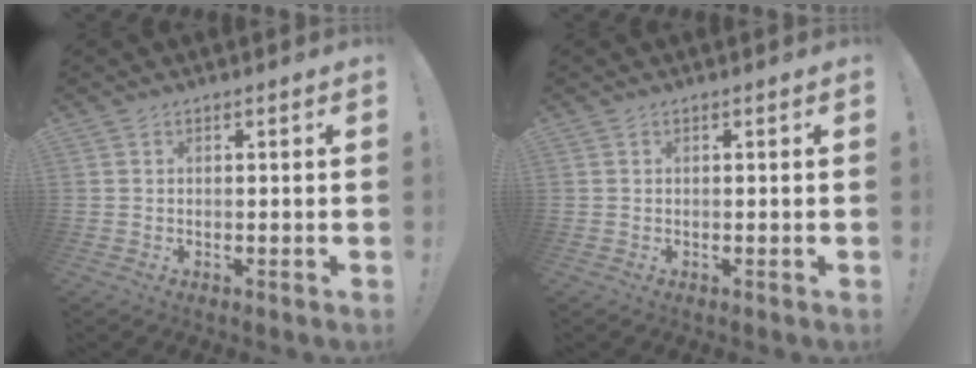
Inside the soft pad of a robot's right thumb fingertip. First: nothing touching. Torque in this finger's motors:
{"motor_torque": [-0.06, -0.06, 0.00, 0.00, 0.00]}